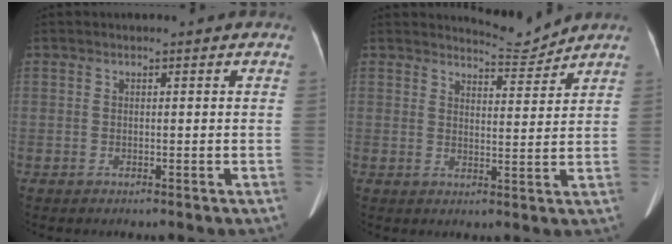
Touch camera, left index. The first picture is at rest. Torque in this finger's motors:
{"motor_torque": [0.23, -0.46, 0.00, -0.01]}